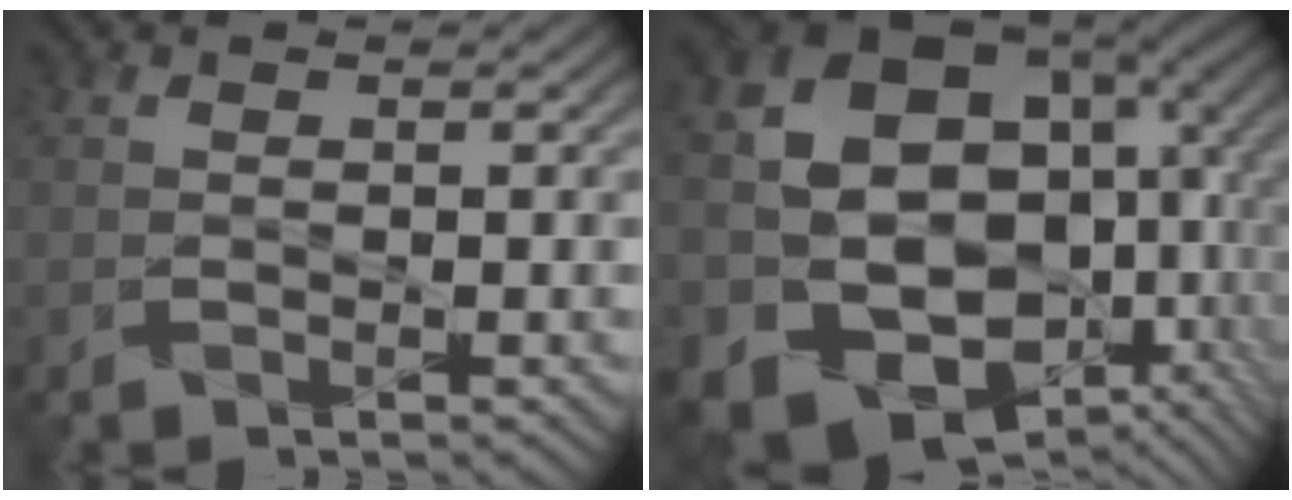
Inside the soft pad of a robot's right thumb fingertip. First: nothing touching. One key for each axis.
{"total": 18.1, "fx": -0.6, "fy": 13.9, "fz": 11.6, "tx": -0.228, "ty": -0.048, "tz": 0.039}